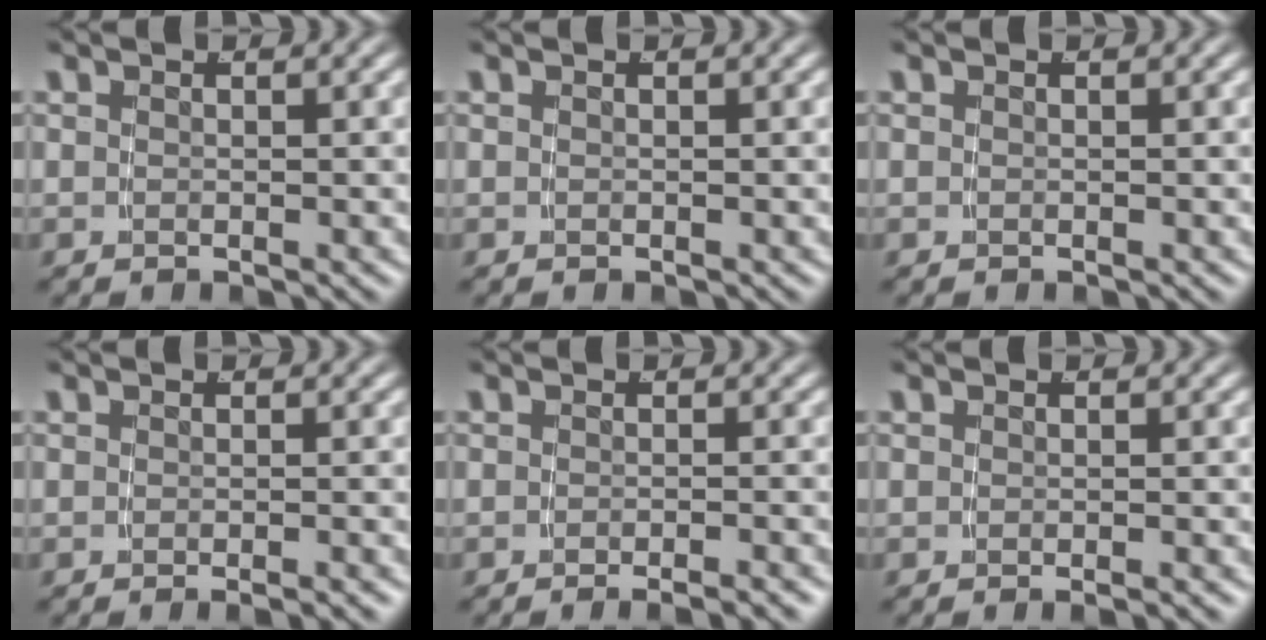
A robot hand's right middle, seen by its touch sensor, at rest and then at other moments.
{"total": 0.0}
{"total": 0.0}
{"total": 1.4, "force": [-1.2, -0.1, 0.6], "torque": [-0.006, 0.007, -0.024]}
{"total": 2.4, "force": [-2.2, -0.2, 1.0], "torque": [-0.006, 0.007, -0.040]}
{"total": 1.0, "force": [-0.9, -0.1, 0.5], "torque": [-0.006, 0.006, -0.018]}